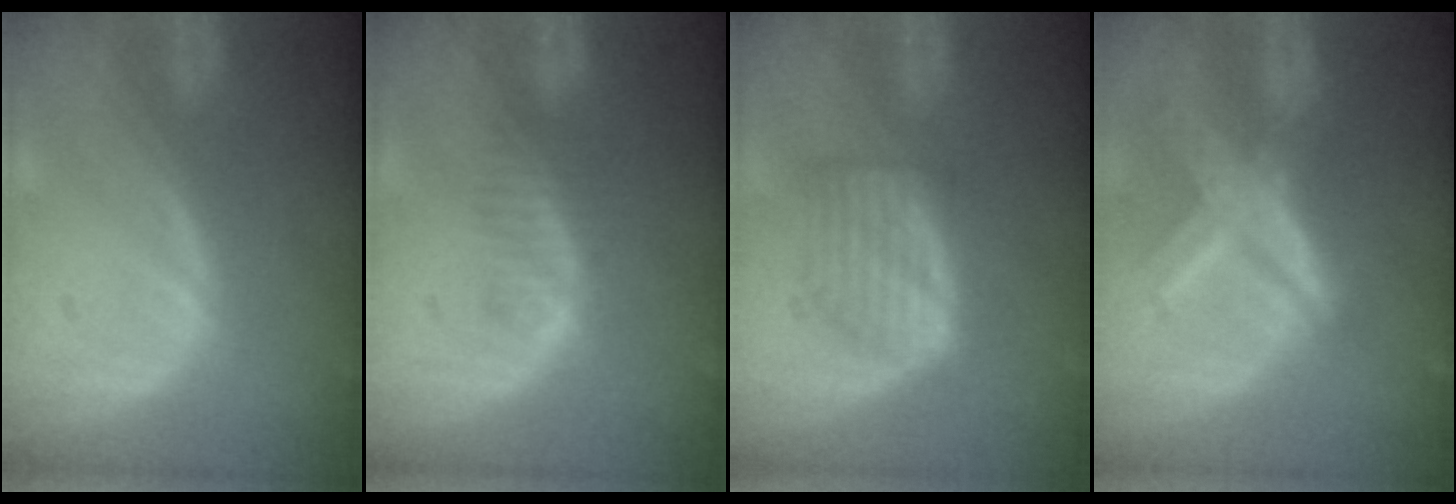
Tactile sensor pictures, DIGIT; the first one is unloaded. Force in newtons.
{"total": 2.2, "press": 2.0, "slide": 0.9}
{"total": 5.6, "press": 5.3, "slide": 1.9}
{"total": 8.4, "press": 7.1, "slide": 4.3}